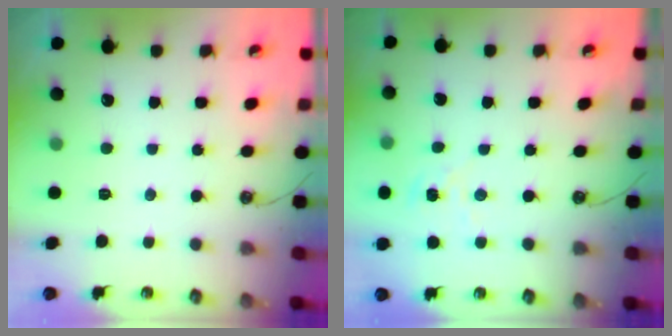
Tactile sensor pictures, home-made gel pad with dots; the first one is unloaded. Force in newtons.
{"total": 1.4, "press": 1.4, "slide": 0.2}